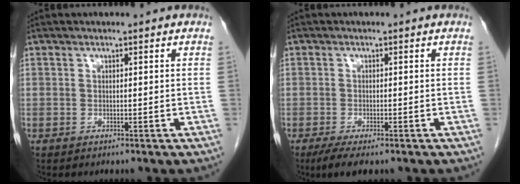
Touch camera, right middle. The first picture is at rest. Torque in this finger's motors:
{"motor_torque": [0.58, -0.41, 0.09, 0.02]}